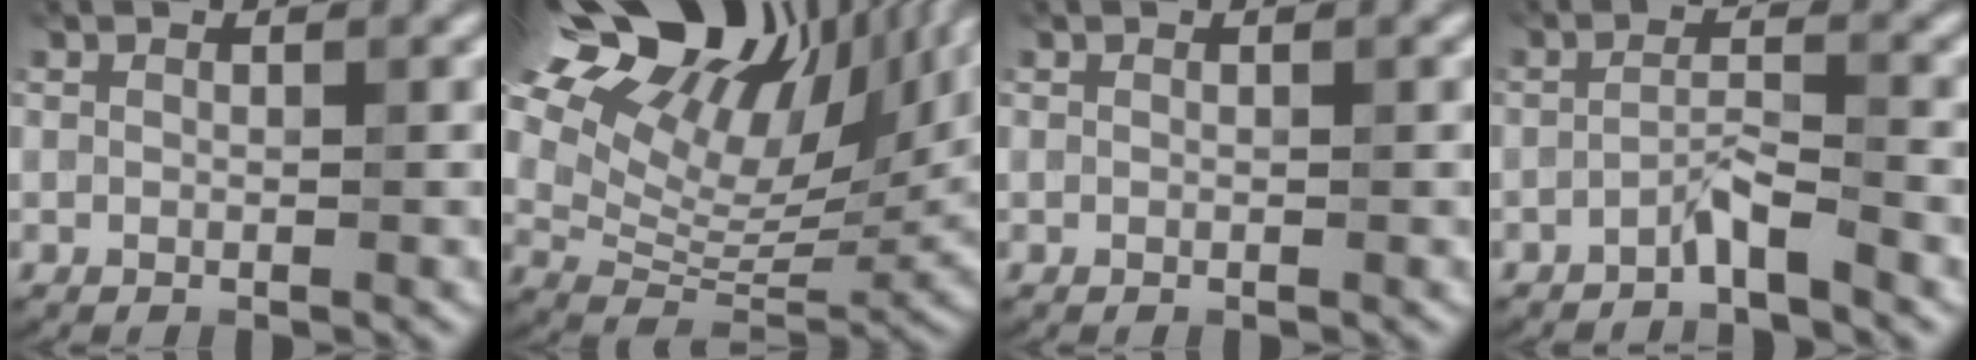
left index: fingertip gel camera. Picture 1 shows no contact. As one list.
[{"total": 18.8, "force": [11.6, 9.1, 11.6], "torque": [-0.232, 0.054, 0.196]}, {"total": 0.0}, {"total": 1.9, "force": [-1.6, 0.0, 1.1], "torque": [-0.019, 0.013, -0.035]}]